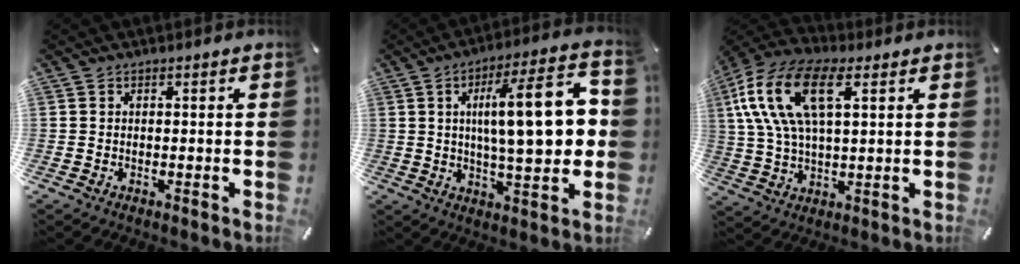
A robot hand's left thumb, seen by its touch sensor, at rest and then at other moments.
{"total": 19.3, "force": [2.4, 6.5, 18.0], "torque": [-0.270, -0.003, 0.027]}
{"total": 17.4, "force": [7.1, 8.1, 13.6], "torque": [-0.308, -0.005, 0.122]}